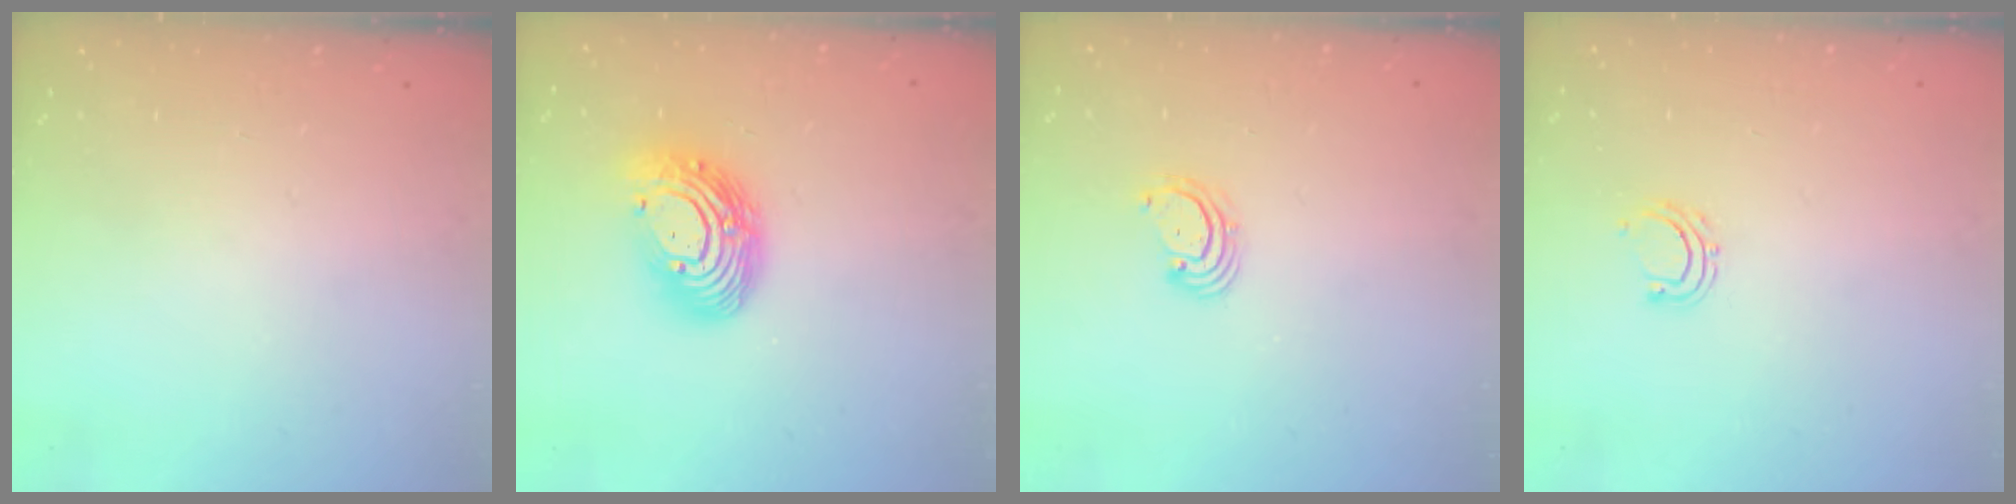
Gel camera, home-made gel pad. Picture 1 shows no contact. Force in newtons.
{"total": 14.0, "press": 14.0, "slide": 1.1}
{"total": 2.5, "press": 2.5, "slide": 0.3}
{"total": 5.3, "press": 5.2, "slide": 1.1}